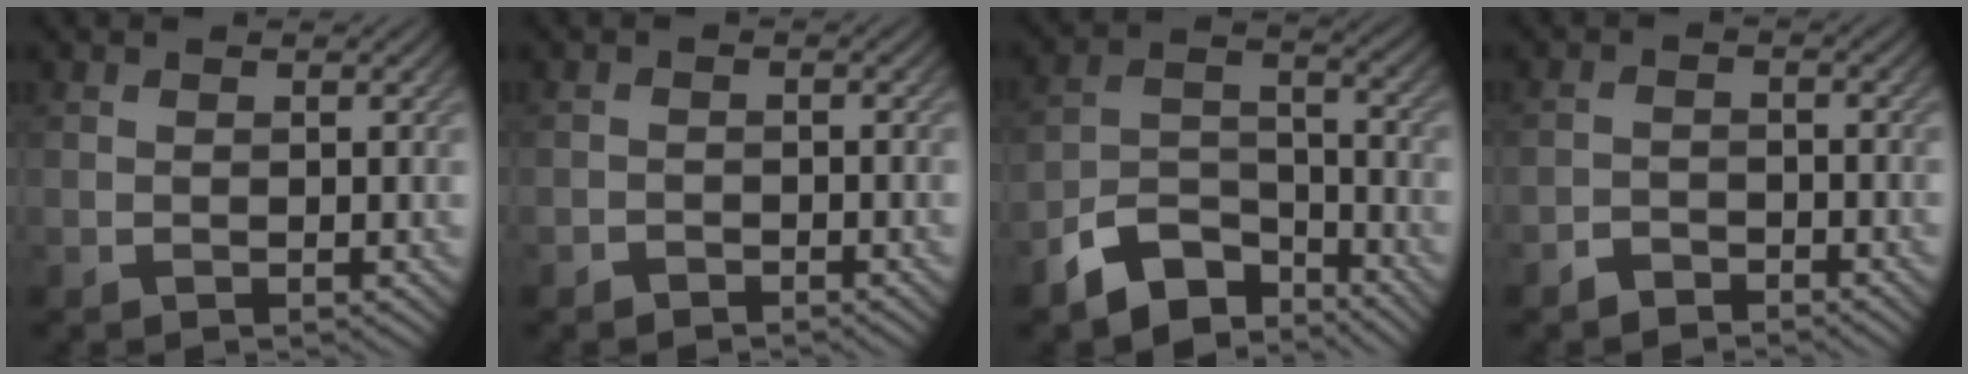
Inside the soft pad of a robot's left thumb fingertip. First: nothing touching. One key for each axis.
{"total": 1.1, "fx": -1.0, "fy": 0.4, "fz": 0.2, "tx": -0.002, "ty": -0.001, "tz": -0.021}
{"total": 9.2, "fx": -6.9, "fy": 4.3, "fz": 4.2, "tx": -0.081, "ty": -0.011, "tz": -0.137}
{"total": 2.2, "fx": -2.0, "fy": 0.8, "fz": 0.5, "tx": -0.006, "ty": 0.004, "tz": -0.042}